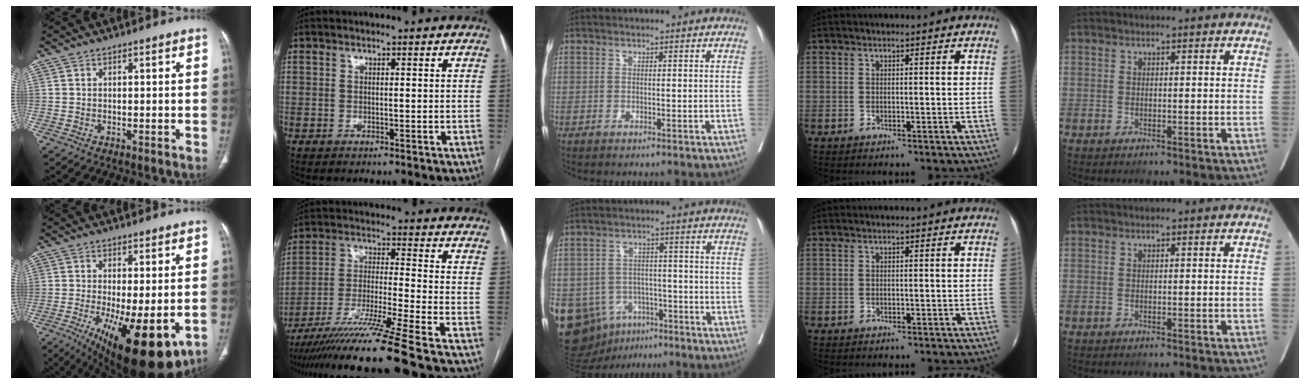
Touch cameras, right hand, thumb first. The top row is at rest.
{"thumb": {"total": 18.6, "force": [-6.5, 6.4, 16.2], "torque": [-0.231, -0.028, -0.081]}, "index": {"total": 15.9, "force": [-12.6, -3.1, 9.2], "torque": [-0.172, -0.034, -0.220]}, "middle": {"total": 17.4, "force": [-8.1, 13.5, 7.4], "torque": [-0.182, 0.017, -0.111]}}